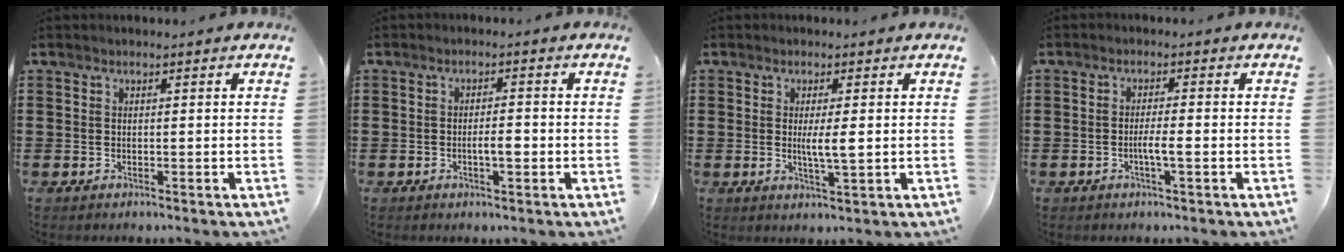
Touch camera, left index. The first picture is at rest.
{"total": 2.9, "force": [-0.6, 0.8, 2.7], "torque": [-0.048, 0.003, -0.011]}
{"total": 3.5, "force": [0.3, 0.3, 3.4], "torque": [-0.063, -0.005, 0.004]}
{"total": 2.9, "force": [-0.8, 0.2, 2.7], "torque": [-0.054, -0.004, -0.018]}